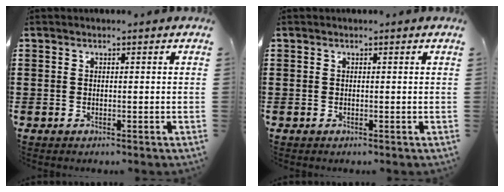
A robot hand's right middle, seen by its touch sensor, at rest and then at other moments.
{"total": 0.0}